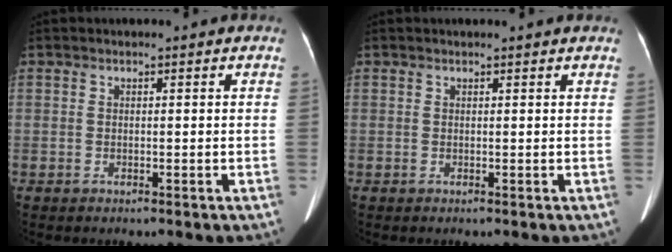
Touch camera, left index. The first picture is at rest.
{"total": 1.4, "force": [1.4, 0.1, 0.3], "torque": [-0.015, 0.004, 0.011]}